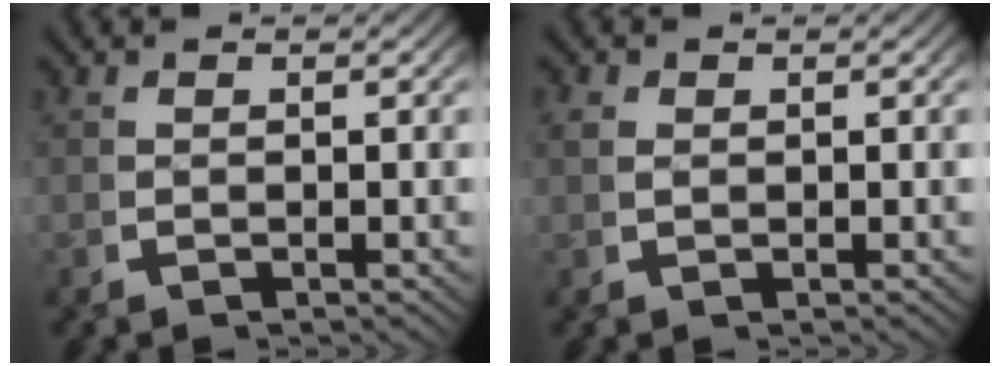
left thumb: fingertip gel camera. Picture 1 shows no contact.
{"total": 1.2, "force": [0.6, 0.9, 0.5], "torque": [-0.014, -0.007, 0.016]}